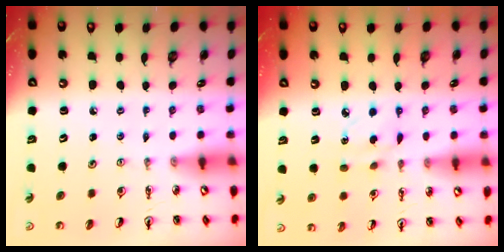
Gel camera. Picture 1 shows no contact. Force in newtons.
{"total": 3.9, "press": 3.9, "slide": 0.3}